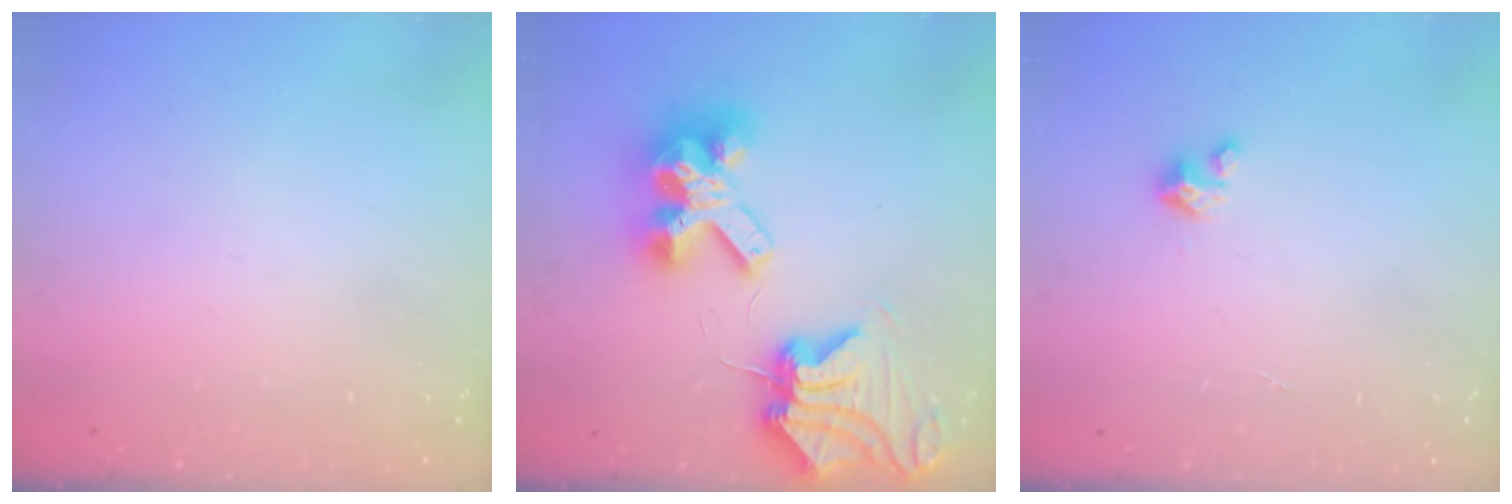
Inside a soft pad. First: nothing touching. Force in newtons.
{"total": 14.5, "press": 14.4, "slide": 1.7}
{"total": 3.2, "press": 3.2, "slide": 0.3}